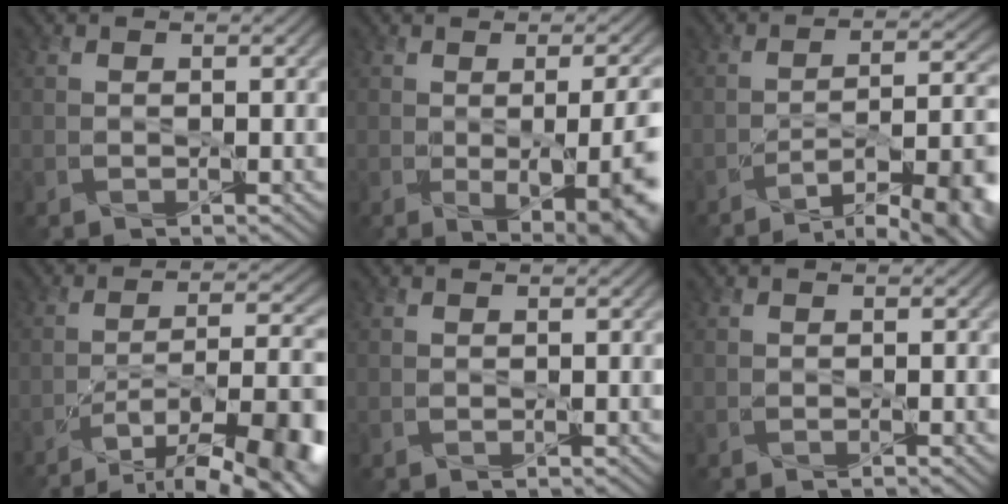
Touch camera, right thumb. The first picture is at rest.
{"total": 10.5, "force": [-1.8, 4.7, 9.2], "torque": [-0.098, -0.027, 0.012]}
{"total": 13.0, "force": [-8.5, 3.8, 9.0], "torque": [-0.119, 0.006, -0.120]}
{"total": 15.1, "force": [-9.7, 4.3, 10.7], "torque": [-0.155, -0.005, -0.147]}
{"total": 0.0}
{"total": 0.8, "force": [-0.4, 0.1, 0.7], "torque": [-0.010, 0.000, -0.007]}